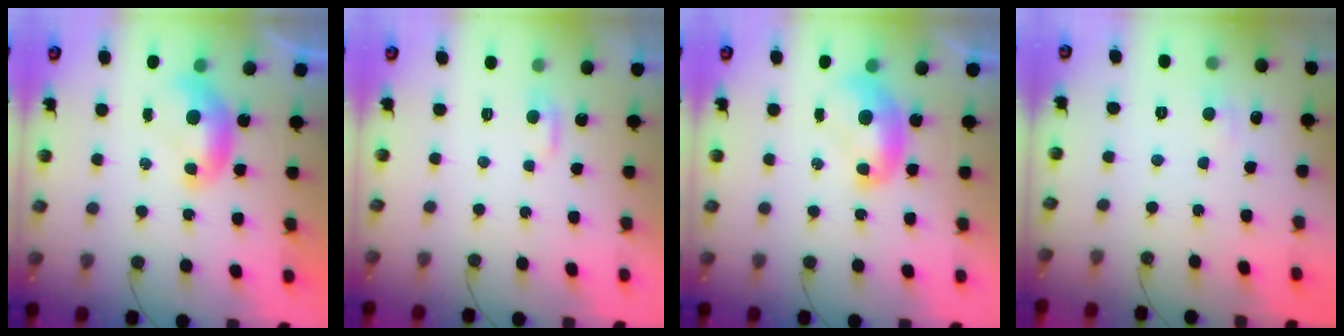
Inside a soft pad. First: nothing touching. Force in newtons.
{"total": 2.2, "press": 2.1, "slide": 0.4}
{"total": 1.9, "press": 1.9, "slide": 0.2}
{"total": 1.0, "press": 0.8, "slide": 0.7}